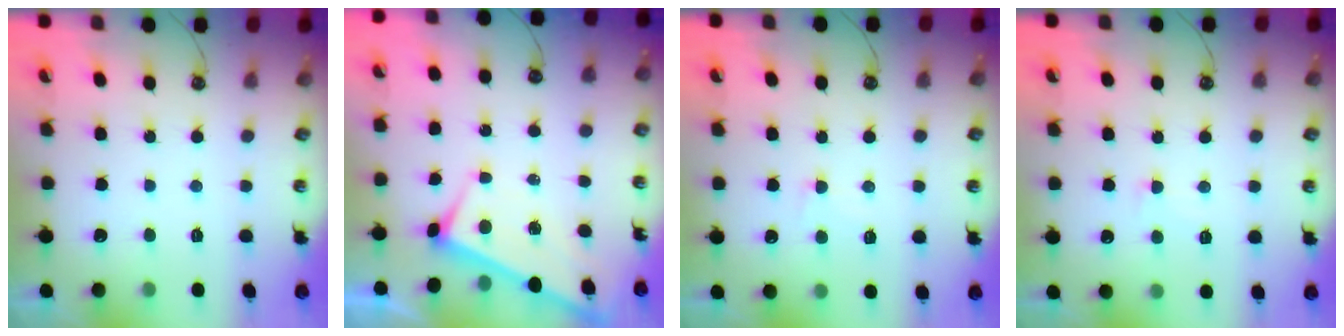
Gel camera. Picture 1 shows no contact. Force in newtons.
{"total": 2.7, "press": 2.7, "slide": 0.3}
{"total": 0.9, "press": 0.5, "slide": 0.8}
{"total": 0.8, "press": 0.7, "slide": 0.5}